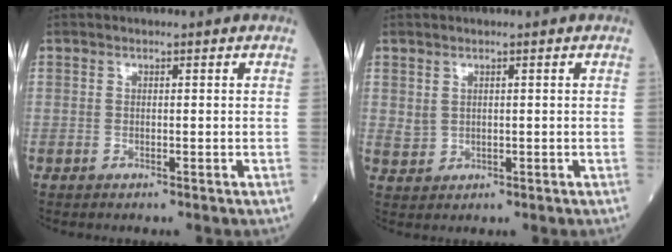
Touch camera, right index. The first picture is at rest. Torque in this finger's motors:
{"motor_torque": [0.19, 0.03, -0.02, 0.00]}